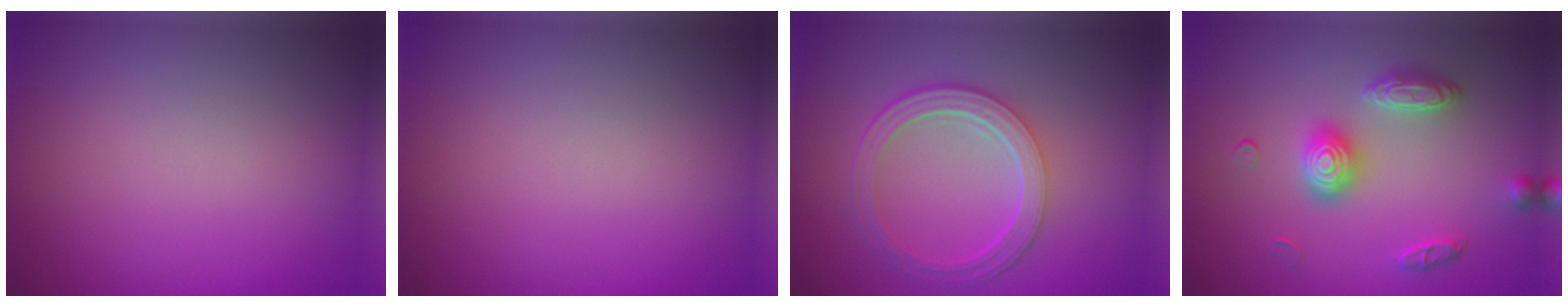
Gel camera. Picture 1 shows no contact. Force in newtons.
{"total": 0.0}
{"total": 4.9, "press": 3.7, "slide": 3.3}
{"total": 3.2, "press": 3.2, "slide": 0.4}